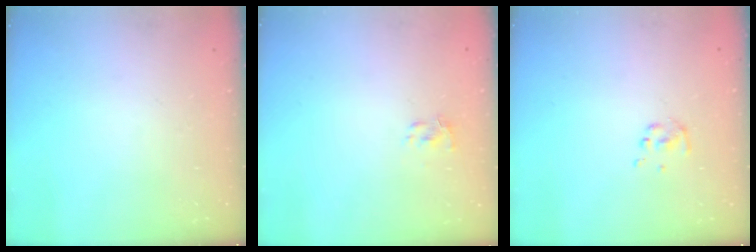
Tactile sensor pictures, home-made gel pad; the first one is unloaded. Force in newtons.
{"total": 1.4, "press": 1.3, "slide": 0.6}
{"total": 2.3, "press": 2.3, "slide": 0.4}